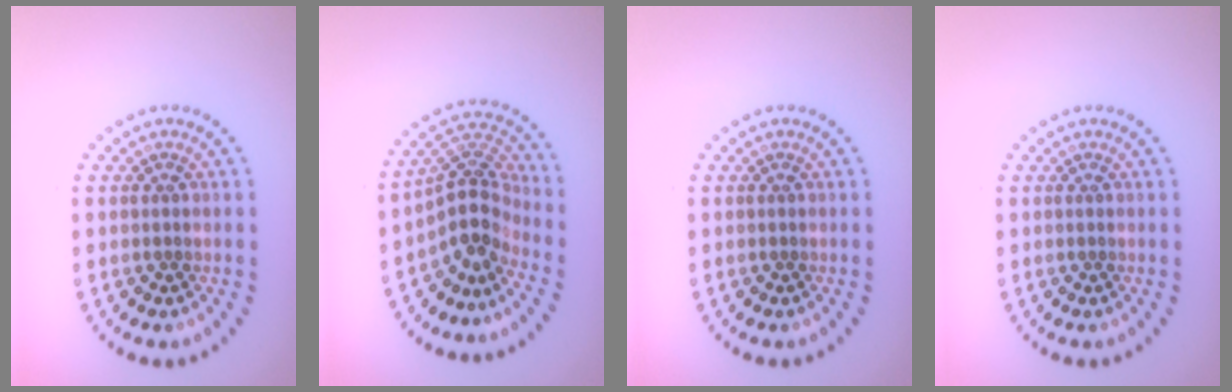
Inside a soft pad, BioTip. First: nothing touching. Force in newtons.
{"total": 4.0, "press": 2.9, "slide": 2.8}
{"total": 0.0}
{"total": 0.0}